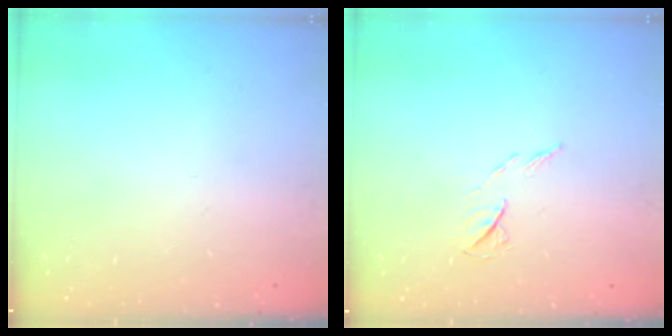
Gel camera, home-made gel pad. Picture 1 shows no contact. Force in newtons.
{"total": 6.1, "press": 5.9, "slide": 1.3}